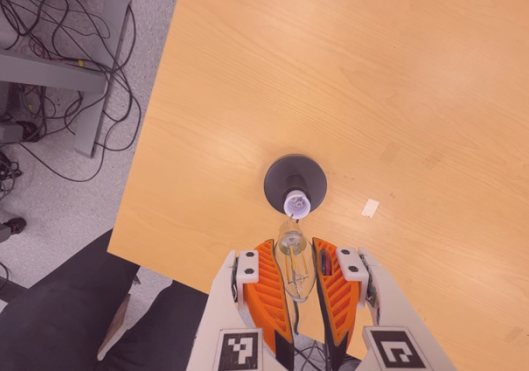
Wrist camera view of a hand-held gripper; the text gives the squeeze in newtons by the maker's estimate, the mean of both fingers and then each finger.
{"total": 19.9, "left": 24.9, "right": 14.9}